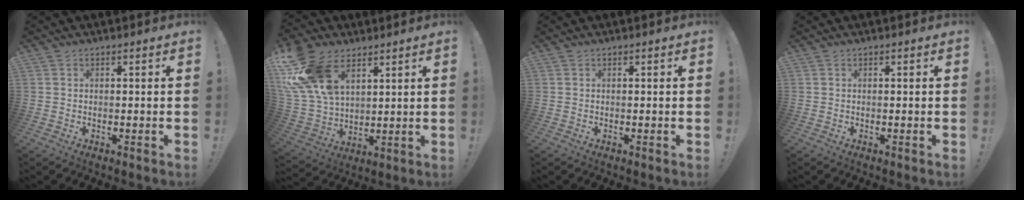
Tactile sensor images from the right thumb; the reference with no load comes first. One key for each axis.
{"total": 19.5, "fx": 9.3, "fy": 12.1, "fz": 12.1, "tx": -0.250, "ty": -0.040, "tz": 0.178}
{"total": 0.0}
{"total": 0.0}